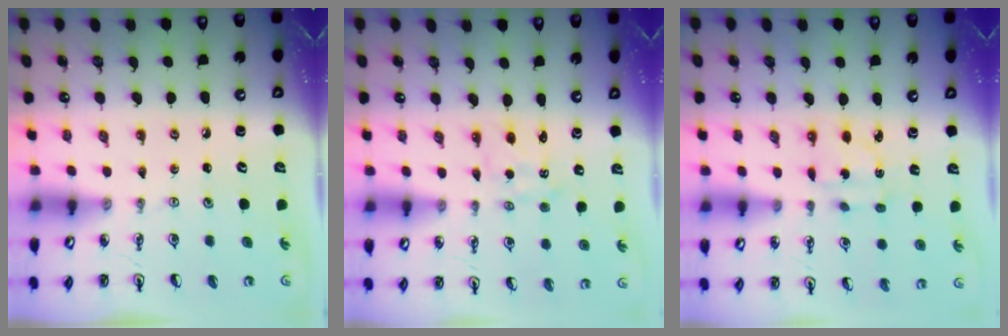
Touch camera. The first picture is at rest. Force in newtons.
{"total": 0.9, "press": 0.7, "slide": 0.5}
{"total": 3.7, "press": 3.7, "slide": 0.2}